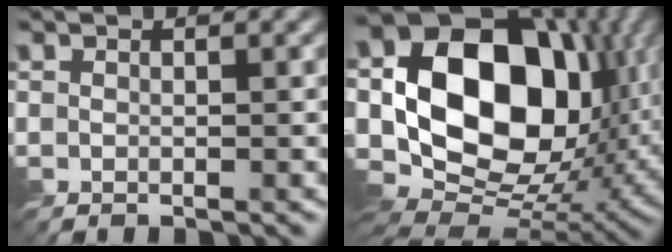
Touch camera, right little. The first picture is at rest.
{"total": 18.5, "force": [3.3, 13.6, 12.2], "torque": [-0.240, -0.010, 0.081]}